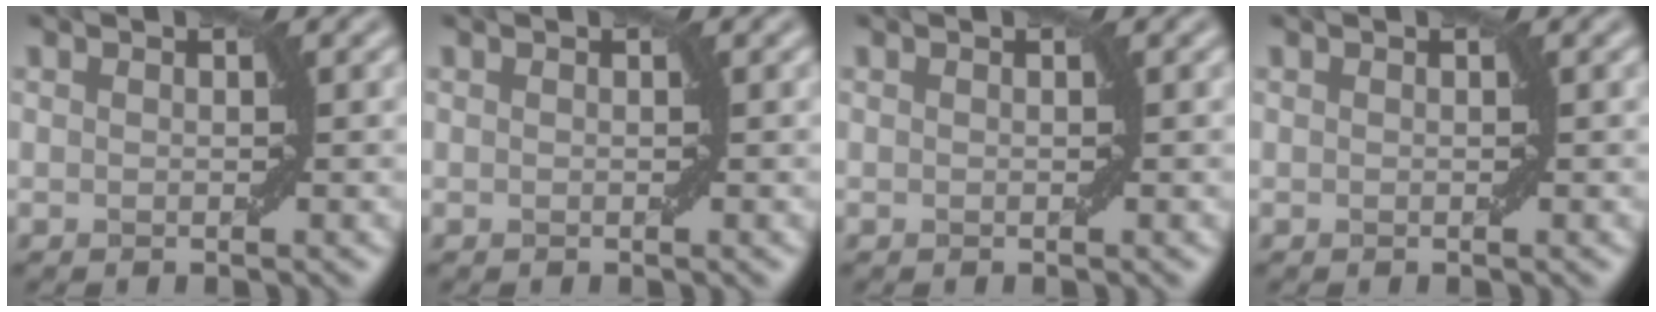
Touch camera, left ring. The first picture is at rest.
{"total": 0.0}
{"total": 0.0}
{"total": 0.0}